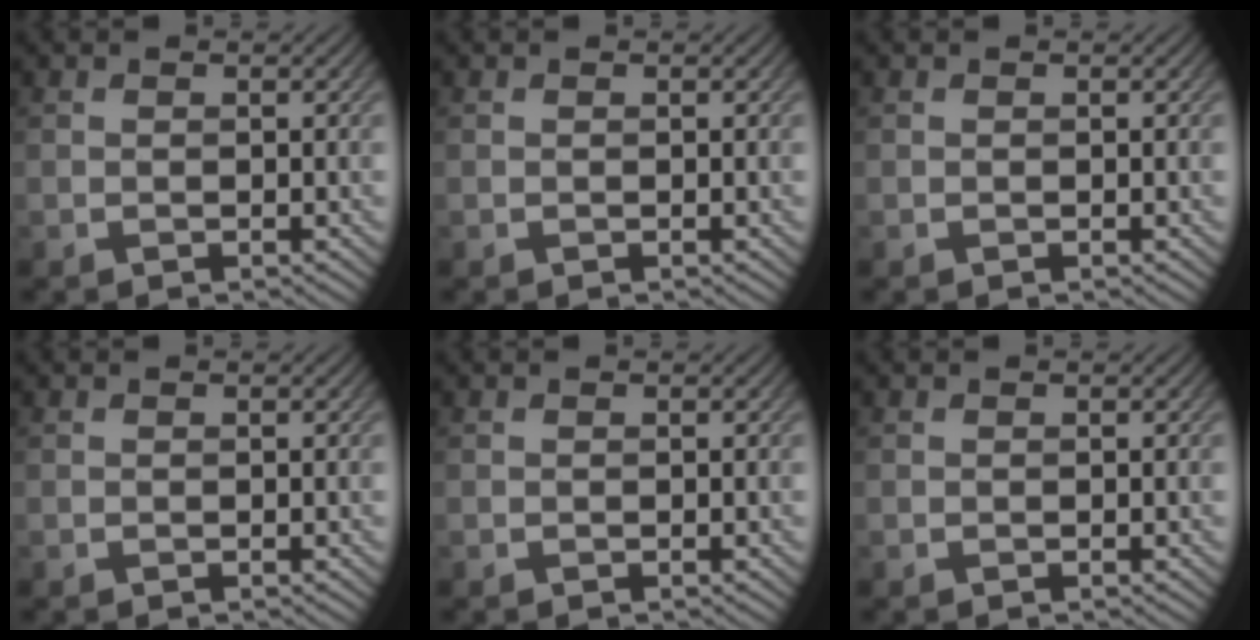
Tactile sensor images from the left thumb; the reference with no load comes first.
{"total": 0.0}
{"total": 0.0}
{"total": 0.0}
{"total": 0.0}
{"total": 0.0}